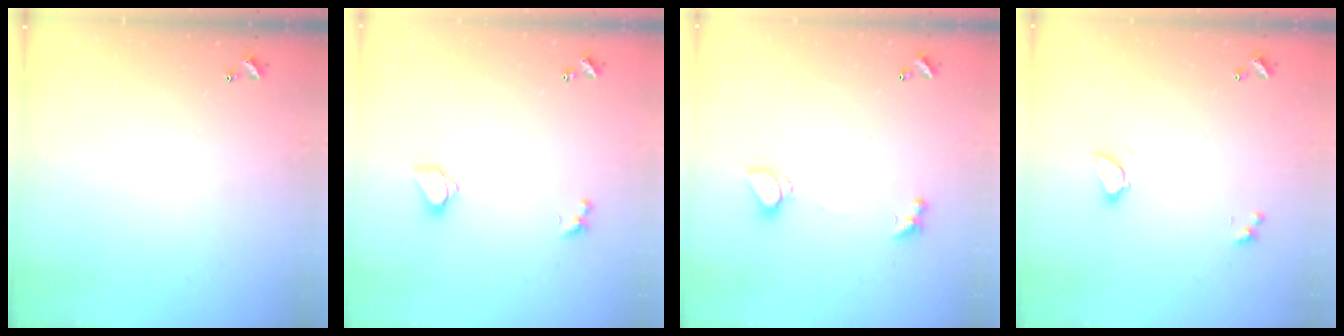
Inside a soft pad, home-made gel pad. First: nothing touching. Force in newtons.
{"total": 1.5, "press": 1.4, "slide": 0.4}
{"total": 2.1, "press": 2.0, "slide": 0.6}
{"total": 2.6, "press": 2.6, "slide": 0.4}